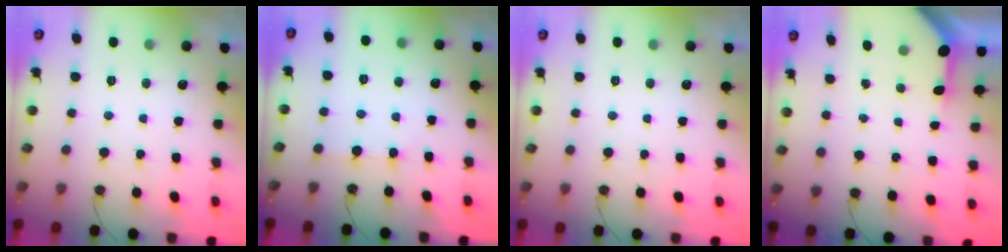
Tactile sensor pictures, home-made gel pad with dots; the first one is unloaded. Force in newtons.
{"total": 3.5, "press": 3.4, "slide": 0.5}
{"total": 0.6, "press": 0.1, "slide": 0.5}
{"total": 3.4, "press": 3.4, "slide": 0.4}